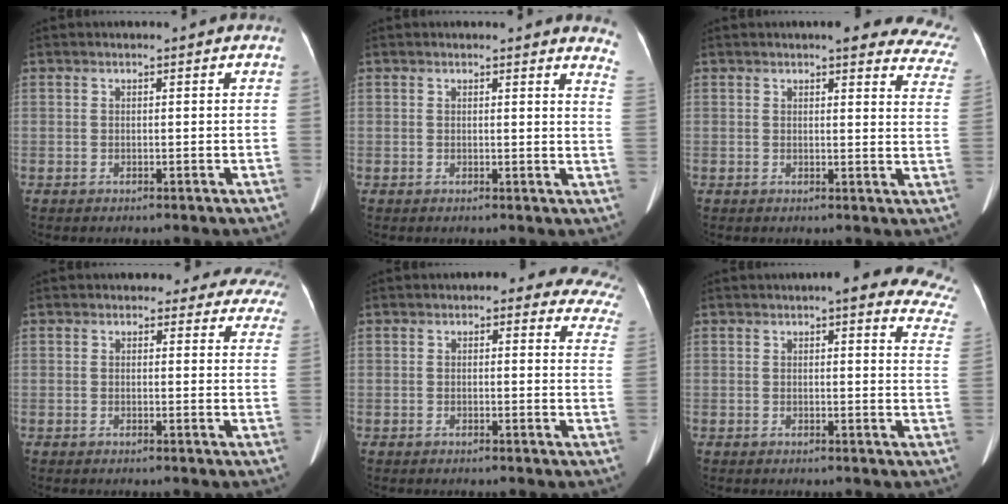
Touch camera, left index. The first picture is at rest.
{"total": 5.0, "force": [4.9, 0.3, 1.1], "torque": [-0.007, -0.033, 0.019]}
{"total": 15.9, "force": [14.1, 3.6, 6.6], "torque": [-0.040, -0.029, 0.128]}
{"total": 11.1, "force": [10.1, 4.5, 0.9], "torque": [0.040, -0.021, 0.071]}
{"total": 12.8, "force": [10.6, 5.0, 5.2], "torque": [-0.014, -0.006, 0.079]}
{"total": 15.4, "force": [12.5, 3.7, 8.2], "torque": [-0.066, -0.007, 0.114]}